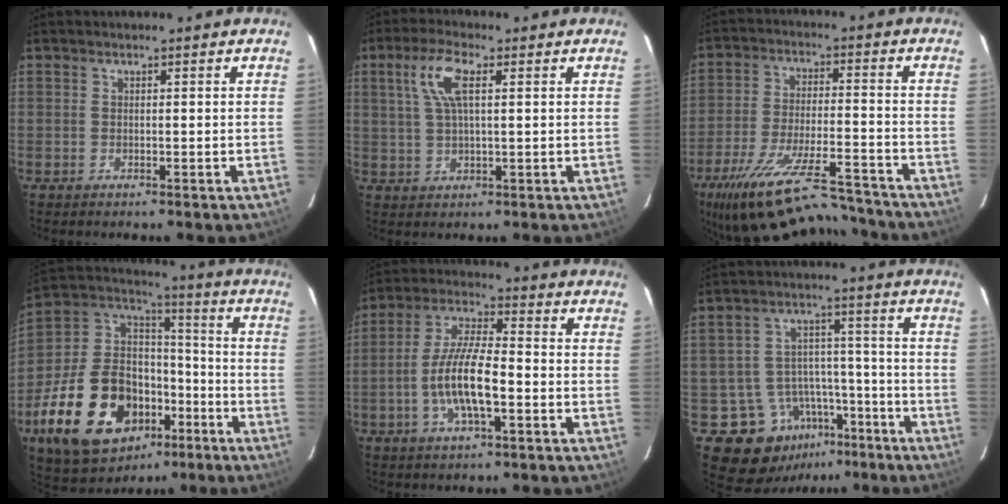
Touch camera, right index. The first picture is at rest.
{"total": 6.9, "force": [2.4, 2.1, 6.1], "torque": [-0.125, 0.012, 0.047]}
{"total": 23.7, "force": [-19.6, 5.8, 11.9], "torque": [-0.232, -0.038, -0.301]}
{"total": 26.7, "force": [-11.8, 16.9, 17.0], "torque": [-0.370, 0.011, -0.180]}
{"total": 10.9, "force": [-3.2, 2.8, 10.0], "torque": [-0.203, 0.004, -0.060]}
{"total": 12.4, "force": [-7.4, 9.4, 3.3], "torque": [-0.072, 0.043, -0.090]}